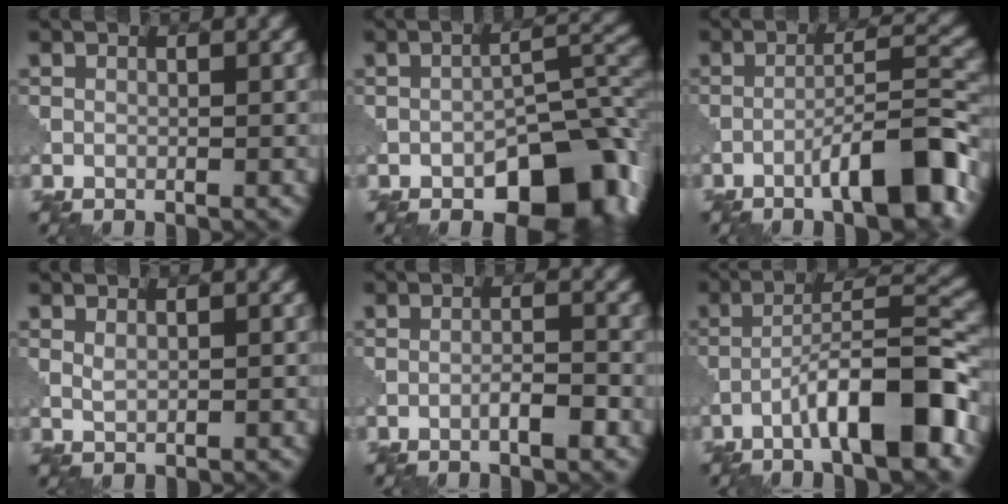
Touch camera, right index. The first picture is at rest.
{"total": 9.8, "force": [-5.5, 4.8, 6.6], "torque": [-0.070, -0.003, -0.083]}
{"total": 7.7, "force": [-4.4, 1.2, 6.2], "torque": [-0.093, 0.020, -0.074]}
{"total": 0.8, "force": [0.4, 0.4, 0.6], "torque": [-0.018, -0.001, 0.011]}
{"total": 2.0, "force": [-1.1, 0.2, 1.7], "torque": [-0.028, 0.008, -0.020]}
{"total": 8.9, "force": [-4.5, 1.5, 7.5], "torque": [-0.113, 0.024, -0.077]}